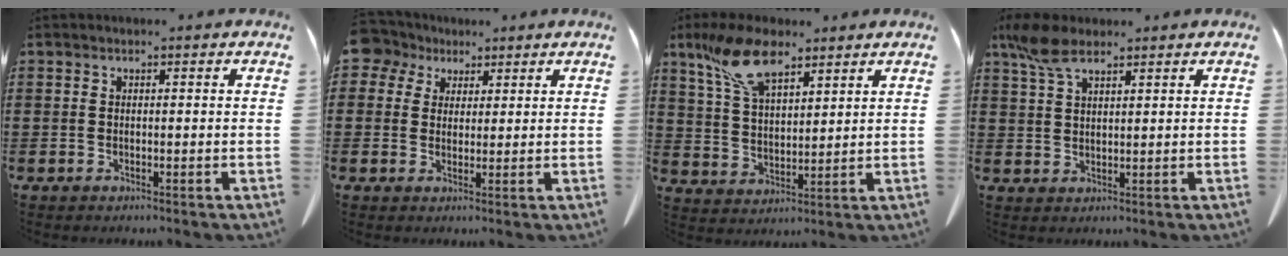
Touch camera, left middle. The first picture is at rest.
{"total": 4.5, "force": [3.0, 3.2, 1.0], "torque": [-0.033, 0.007, 0.054]}
{"total": 10.5, "force": [6.9, 4.2, 6.6], "torque": [-0.153, -0.008, 0.129]}
{"total": 6.0, "force": [4.0, 2.1, 4.0], "torque": [-0.096, -0.004, 0.073]}